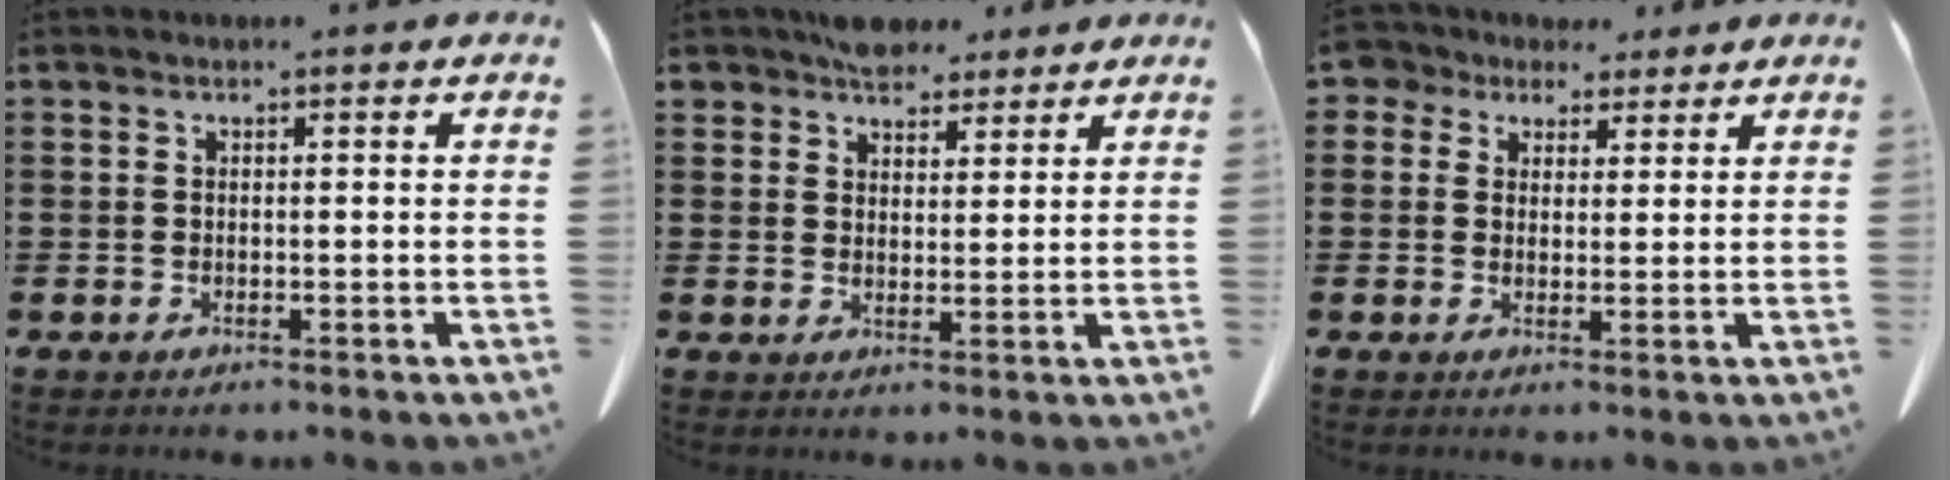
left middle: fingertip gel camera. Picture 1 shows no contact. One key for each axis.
{"total": 5.4, "fx": 4.6, "fy": 2.6, "fz": 1.0, "tx": -0.029, "ty": -0.004, "tz": 0.089}
{"total": 4.5, "fx": 3.2, "fy": 2.9, "fz": 1.1, "tx": -0.032, "ty": 0.003, "tz": 0.057}